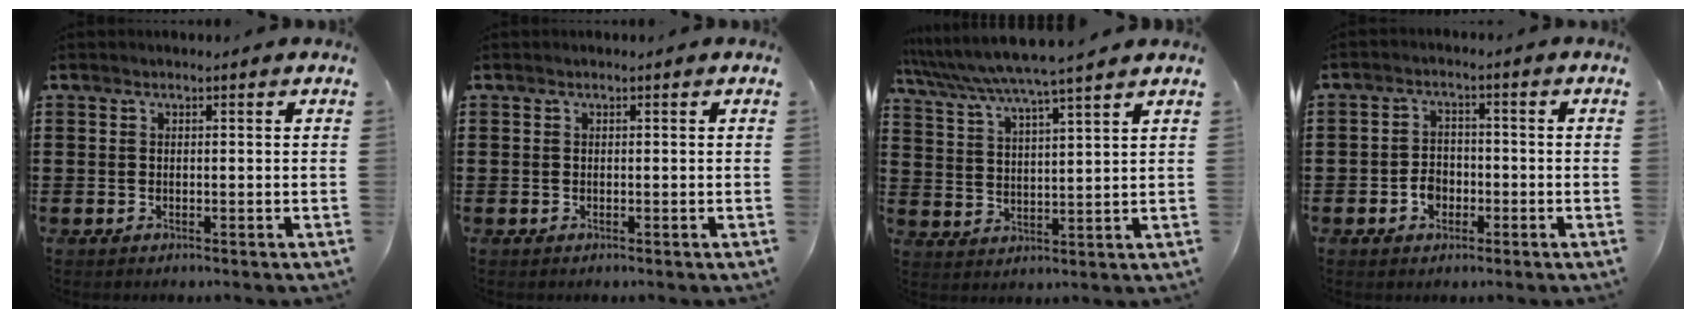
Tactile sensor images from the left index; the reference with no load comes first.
{"total": 0.0}
{"total": 5.9, "force": [5.3, -1.0, 2.4], "torque": [-0.067, -0.033, 0.087]}
{"total": 3.3, "force": [-1.4, 2.5, 1.7], "torque": [-0.035, 0.002, -0.027]}